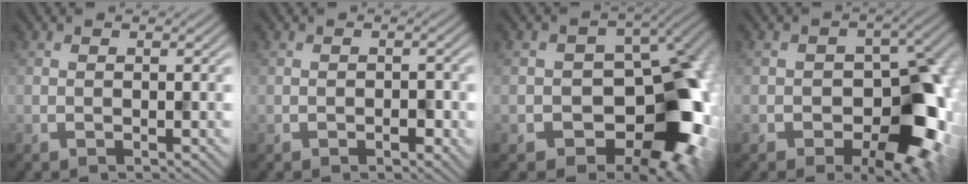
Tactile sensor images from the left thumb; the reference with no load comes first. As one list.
[{"total": 1.9, "force": [-0.6, 1.2, 1.3], "torque": [-0.020, -0.006, -0.008]}, {"total": 16.6, "force": [-5.3, 11.5, 10.7], "torque": [-0.118, -0.012, -0.075]}, {"total": 12.1, "force": [-3.6, 8.0, 8.2], "torque": [-0.082, -0.026, -0.053]}]